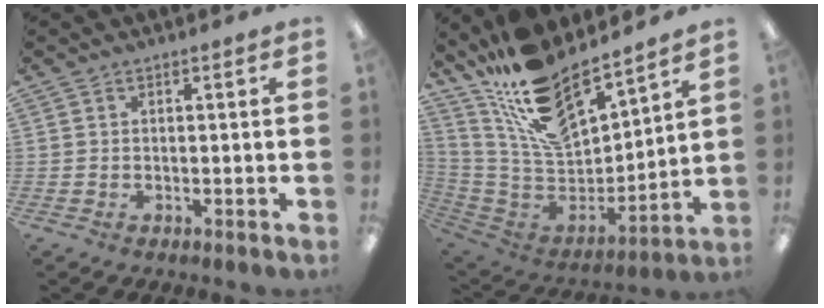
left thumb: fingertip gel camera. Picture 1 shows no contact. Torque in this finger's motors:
{"motor_torque": [0.44, 0.32, 1.16, -1.61, 0.16]}